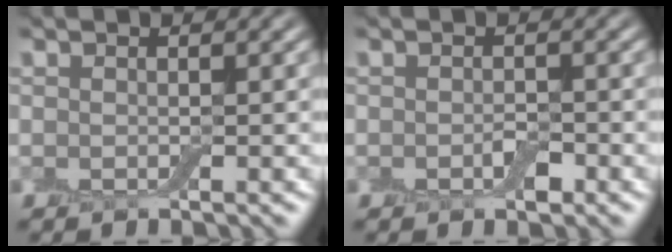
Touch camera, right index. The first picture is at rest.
{"total": 1.4, "force": [-0.5, 0.7, 1.0], "torque": [-0.017, -0.001, -0.008]}